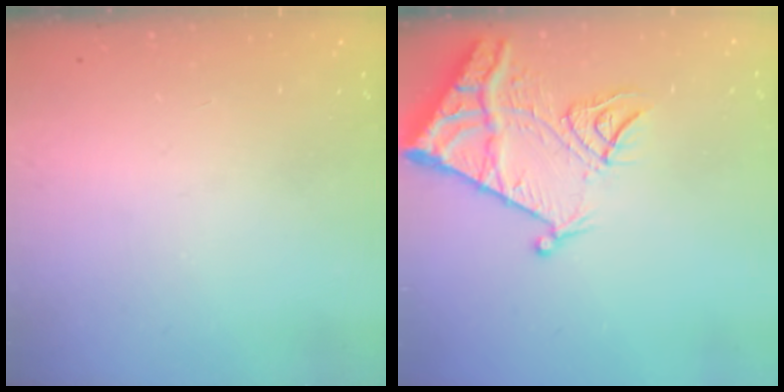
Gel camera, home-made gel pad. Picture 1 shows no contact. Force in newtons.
{"total": 12.8, "press": 12.7, "slide": 1.2}